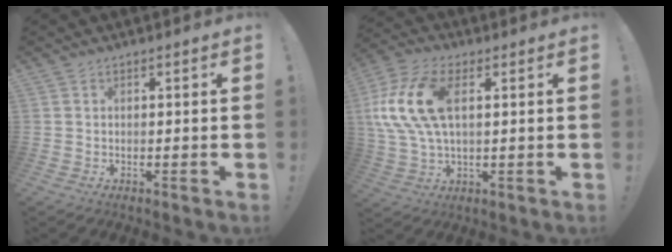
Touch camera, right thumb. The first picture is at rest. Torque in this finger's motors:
{"motor_torque": [0.02, 1.03, 1.91, 0.02, 0.56]}